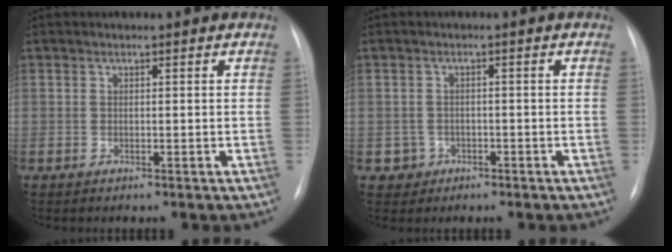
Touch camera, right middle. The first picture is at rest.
{"total": 2.6, "force": [-1.1, 2.3, -0.2], "torque": [0.009, 0.012, -0.015]}